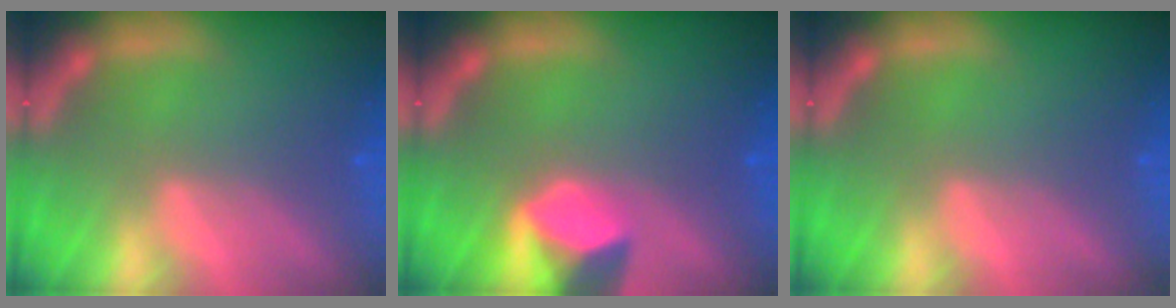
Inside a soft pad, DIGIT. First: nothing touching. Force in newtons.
{"total": 4.0}
{"total": 0.0}